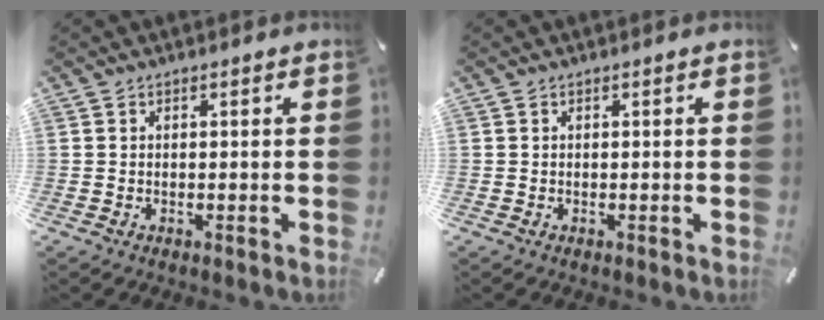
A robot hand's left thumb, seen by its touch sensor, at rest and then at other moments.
{"total": 0.0}